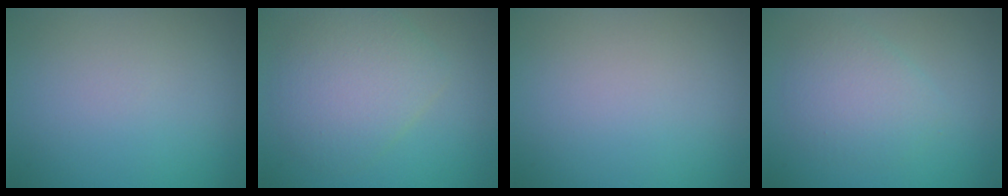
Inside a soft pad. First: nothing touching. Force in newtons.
{"total": 5.0, "press": 5.0, "slide": 0.1}
{"total": 0.0}
{"total": 3.1, "press": 3.1, "slide": 0.1}